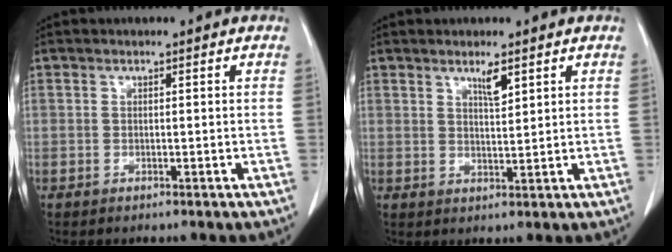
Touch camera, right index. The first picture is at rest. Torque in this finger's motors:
{"motor_torque": [0.11, 0.10, 0.04, 0.02]}